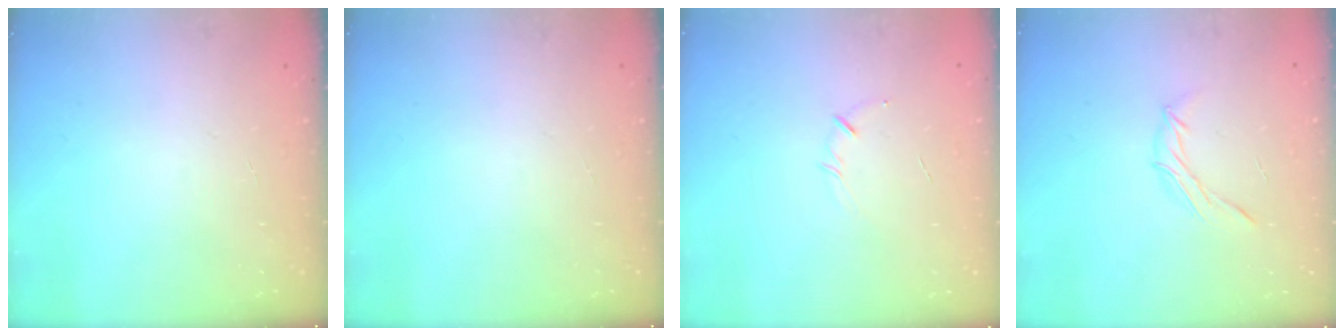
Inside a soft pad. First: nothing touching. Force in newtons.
{"total": 0.0}
{"total": 3.9, "press": 3.8, "slide": 0.9}
{"total": 6.6, "press": 6.5, "slide": 1.0}